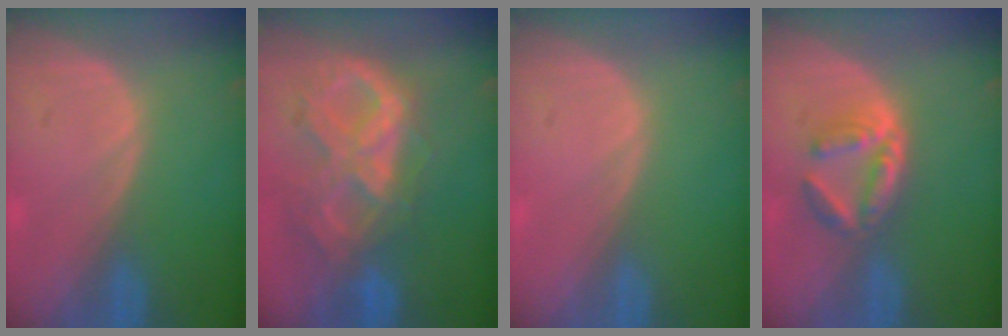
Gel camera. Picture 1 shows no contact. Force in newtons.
{"total": 10.5, "press": 9.0, "slide": 5.5}
{"total": 0.0}
{"total": 5.3, "press": 5.0, "slide": 2.0}